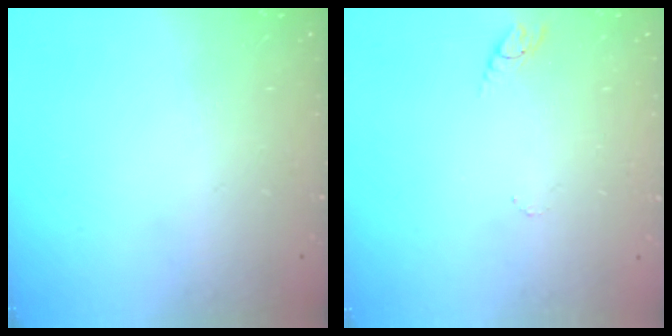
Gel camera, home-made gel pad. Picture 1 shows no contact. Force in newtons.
{"total": 2.7, "press": 2.7, "slide": 0.2}